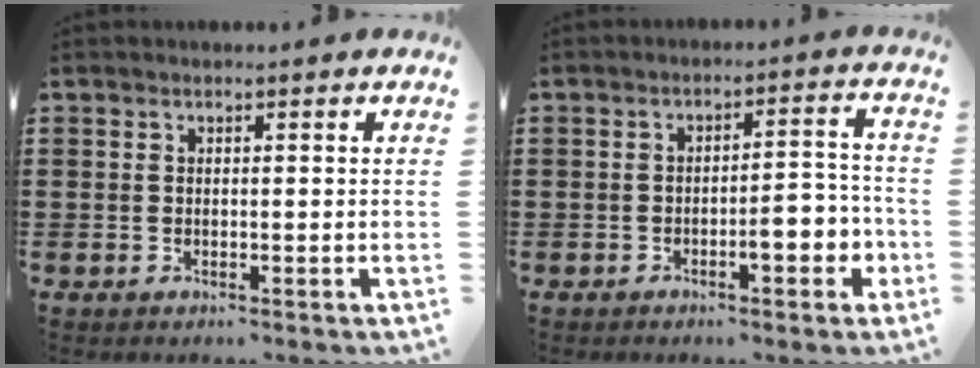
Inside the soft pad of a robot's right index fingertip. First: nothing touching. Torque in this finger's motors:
{"motor_torque": [1.58, -0.32, 0.49, 0.15]}